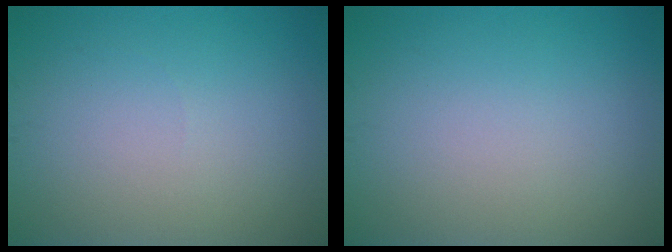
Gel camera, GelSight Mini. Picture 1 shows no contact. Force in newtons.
{"total": 0.0}